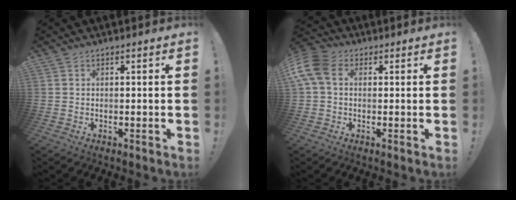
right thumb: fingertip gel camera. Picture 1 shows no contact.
{"total": 9.7, "force": [2.0, 6.4, 7.0], "torque": [-0.159, 0.001, 0.040]}